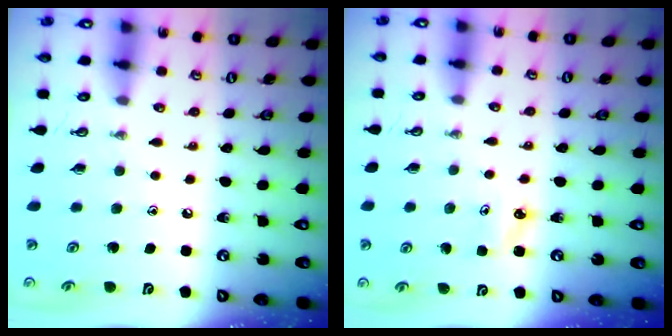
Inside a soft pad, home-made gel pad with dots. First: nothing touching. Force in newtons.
{"total": 3.7, "press": 3.7, "slide": 0.4}